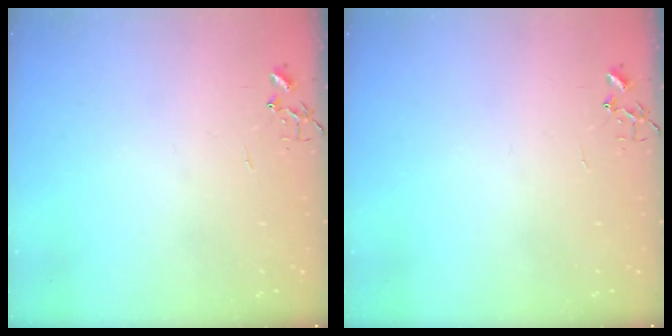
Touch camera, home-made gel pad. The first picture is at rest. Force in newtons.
{"total": 0.0}